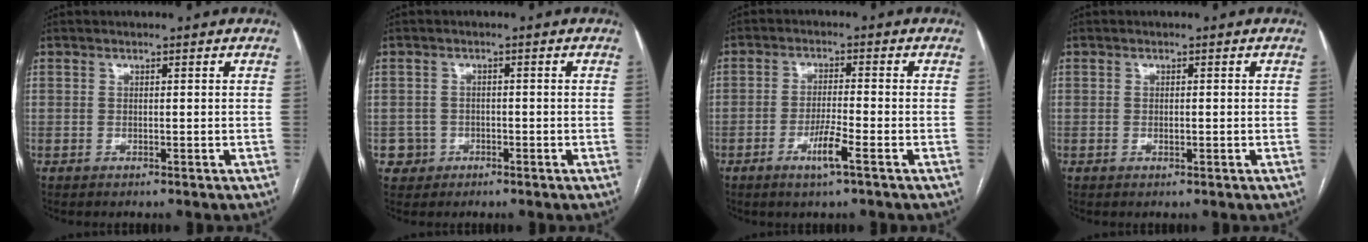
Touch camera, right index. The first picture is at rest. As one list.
[{"total": 2.5, "force": [-0.9, 2.3, -0.3], "torque": [0.012, 0.012, -0.015]}, {"total": 4.6, "force": [-2.3, -0.2, 3.9], "torque": [-0.078, -0.009, -0.046]}, {"total": 0.6, "force": [-0.1, 0.1, 0.6], "torque": [-0.012, -0.001, -0.001]}]